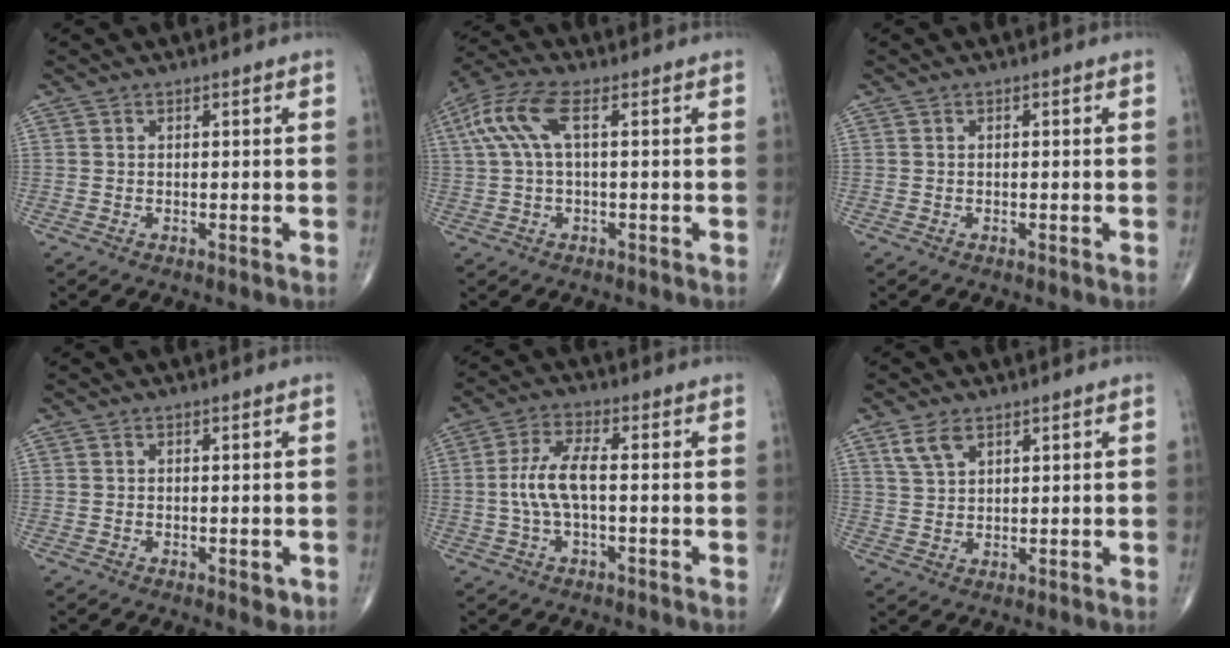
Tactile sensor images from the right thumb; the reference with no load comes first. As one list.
[{"total": 8.4, "force": [2.0, 2.8, 7.6], "torque": [-0.201, 0.031, 0.038]}, {"total": 0.0}, {"total": 1.8, "force": [-0.5, 0.9, 1.5], "torque": [-0.010, -0.002, -0.006]}, {"total": 7.0, "force": [-0.5, 2.4, 6.6], "torque": [-0.151, 0.018, -0.014]}, {"total": 4.3, "force": [2.7, 2.2, 2.5], "torque": [-0.047, -0.006, 0.059]}]